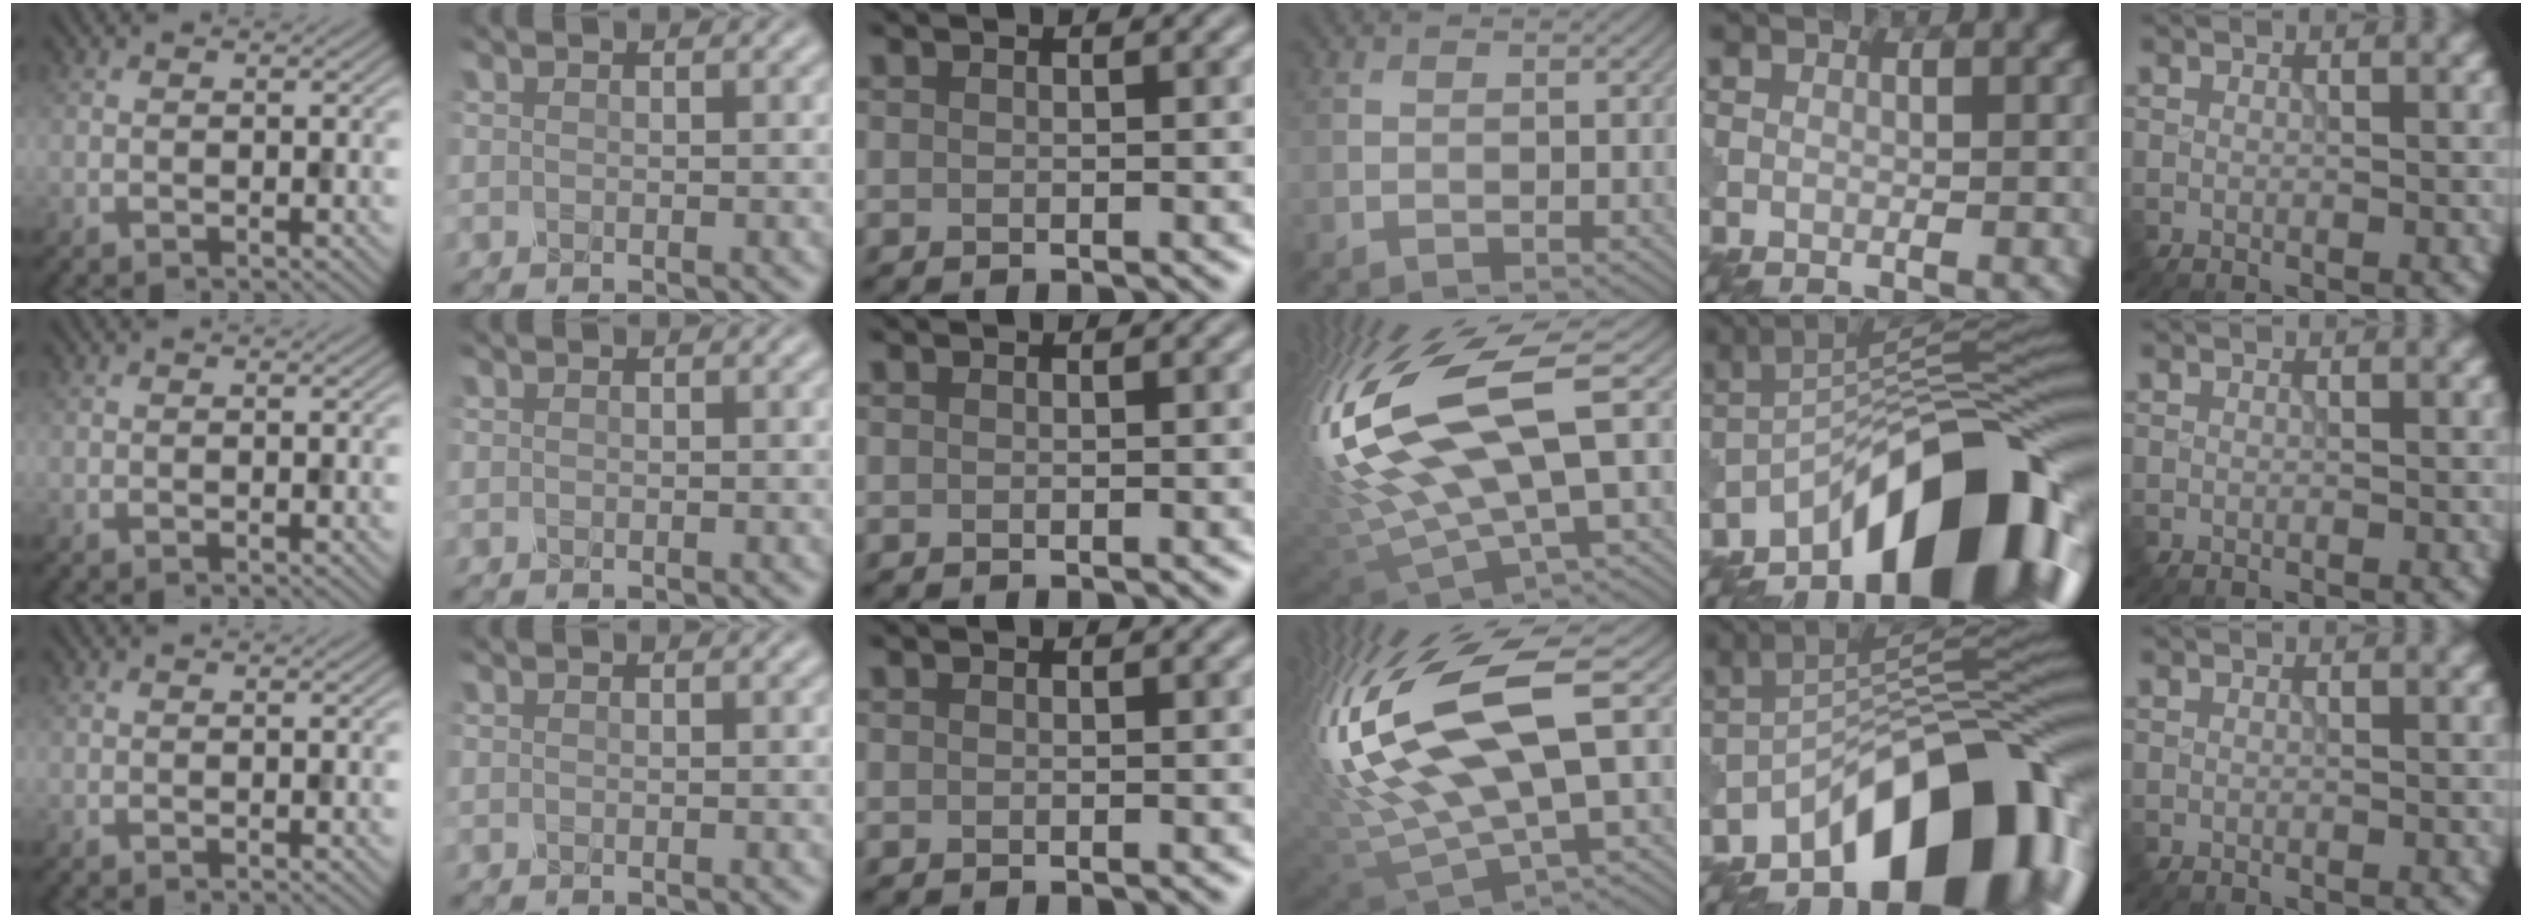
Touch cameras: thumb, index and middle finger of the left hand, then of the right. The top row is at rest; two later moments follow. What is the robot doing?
{"motion": "shake", "object": "salt shaker"}